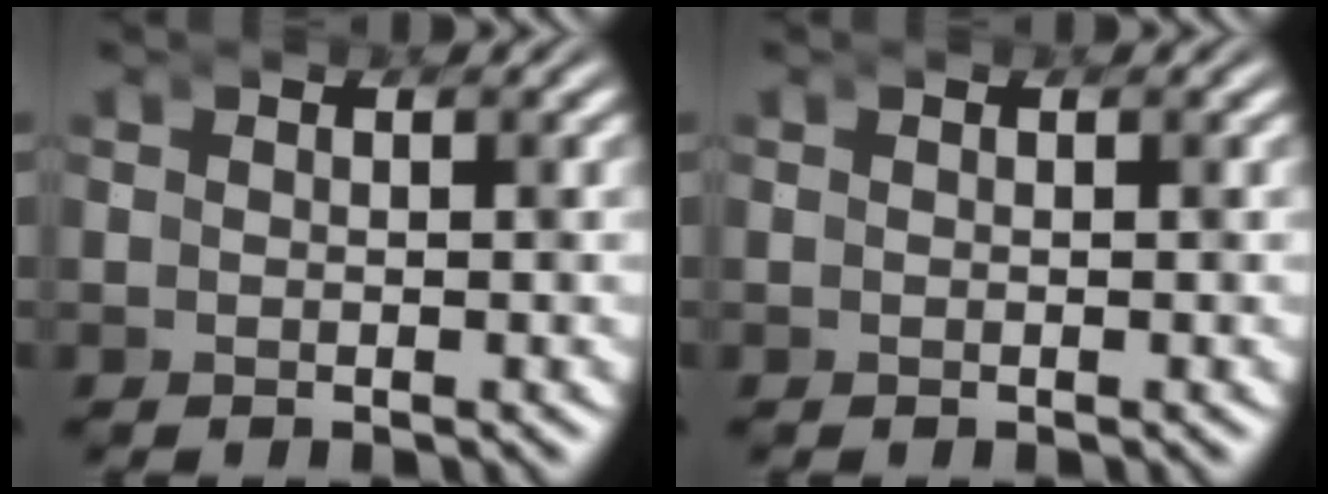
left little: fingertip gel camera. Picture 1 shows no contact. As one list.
[{"total": 0.0}]